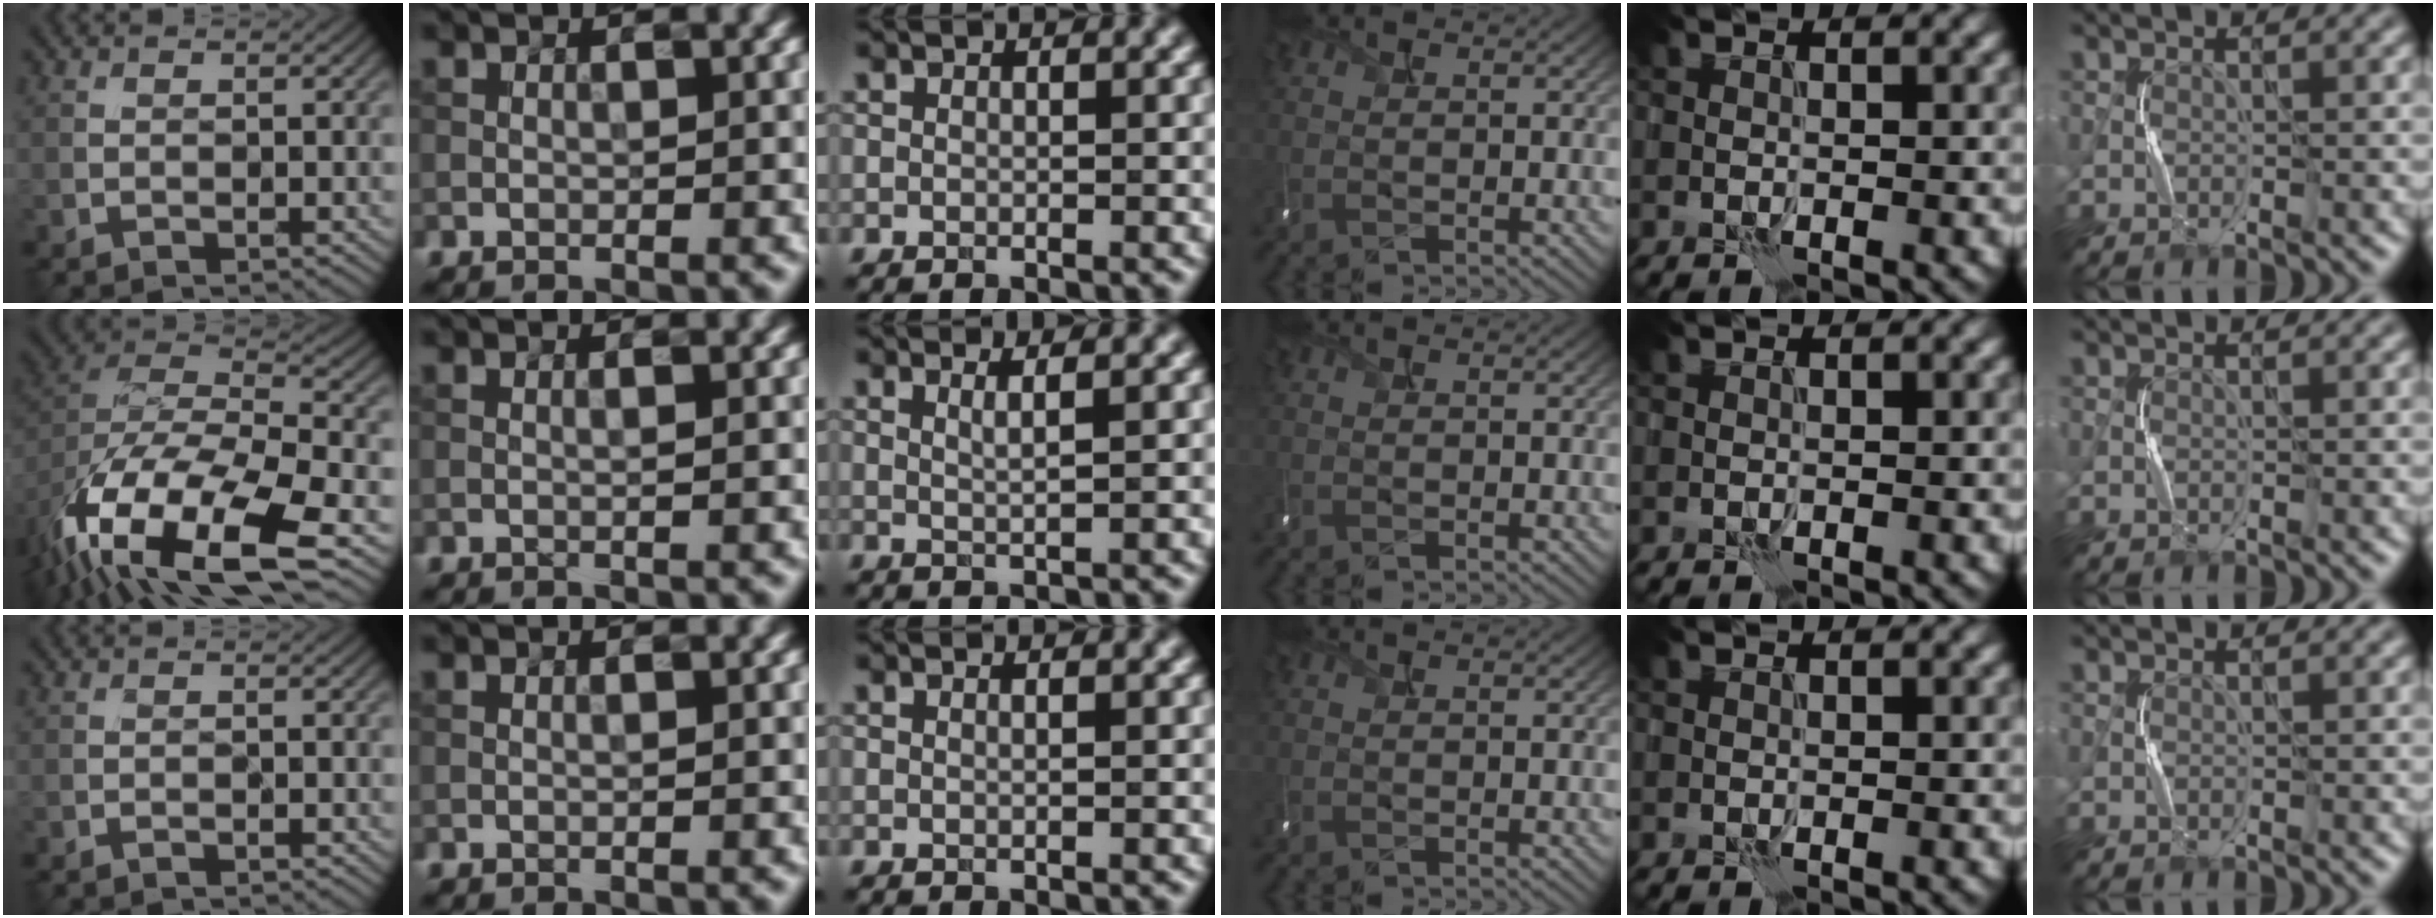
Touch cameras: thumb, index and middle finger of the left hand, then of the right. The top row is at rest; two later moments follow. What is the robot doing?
{"motion": "shake", "object": "tambourine"}